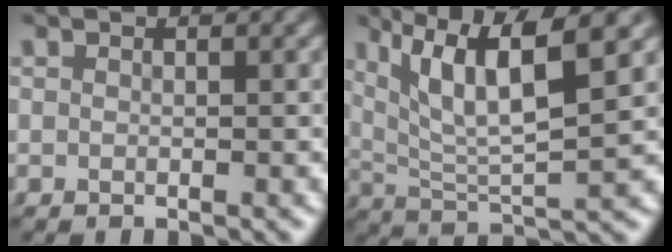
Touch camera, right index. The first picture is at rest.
{"total": 8.8, "force": [4.0, 4.4, 6.6], "torque": [-0.119, 0.012, 0.058]}